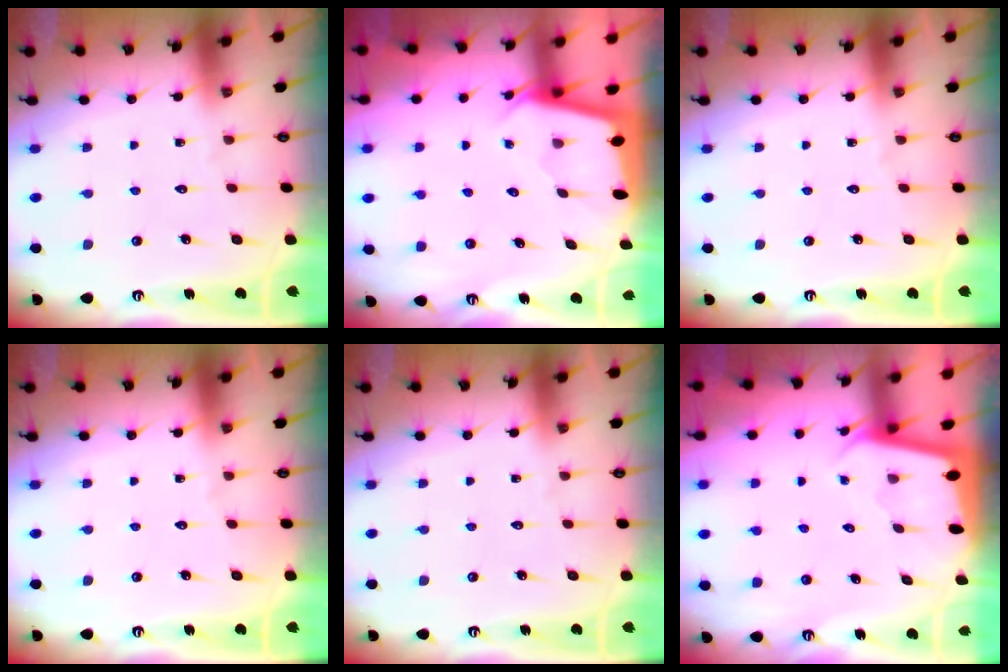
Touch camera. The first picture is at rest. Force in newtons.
{"total": 2.0, "press": 1.9, "slide": 0.2}
{"total": 0.0}
{"total": 0.0}
{"total": 0.0}
{"total": 1.8, "press": 1.8, "slide": 0.1}